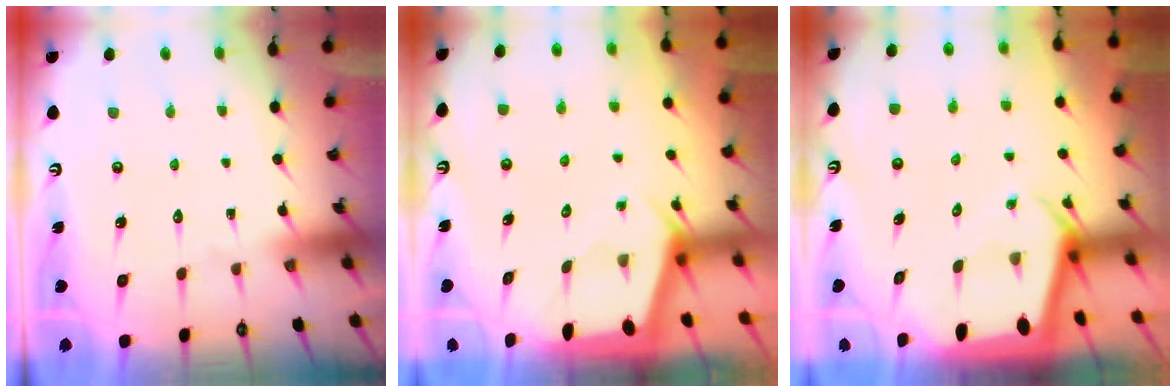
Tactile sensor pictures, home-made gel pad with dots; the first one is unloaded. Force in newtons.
{"total": 1.9, "press": 1.8, "slide": 0.3}
{"total": 3.5, "press": 3.5, "slide": 0.3}